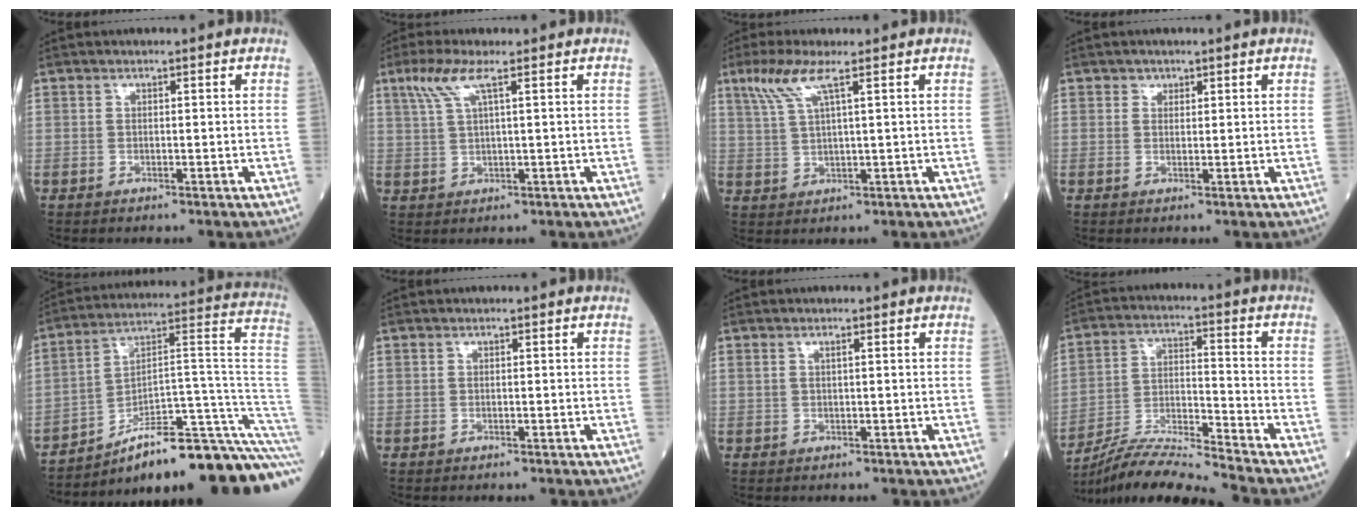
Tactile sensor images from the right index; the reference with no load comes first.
{"total": 4.7, "force": [2.6, 0.3, 3.9], "torque": [-0.092, 0.011, 0.057]}
{"total": 5.3, "force": [3.0, 0.2, 4.4], "torque": [-0.102, 0.008, 0.066]}
{"total": 1.0, "force": [0.6, 0.8, -0.1], "torque": [0.009, -0.004, 0.006]}
{"total": 23.0, "force": [-18.1, 1.5, 14.2], "torque": [-0.106, 0.050, -0.267]}
{"total": 0.0}
{"total": 0.7, "force": [0.3, 0.0, 0.6], "torque": [-0.017, 0.006, 0.006]}
{"total": 11.2, "force": [-10.5, -2.0, 3.3], "torque": [-0.061, -0.001, -0.196]}